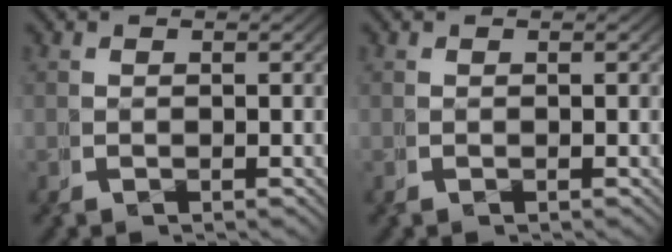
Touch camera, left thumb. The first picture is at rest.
{"total": 0.0}